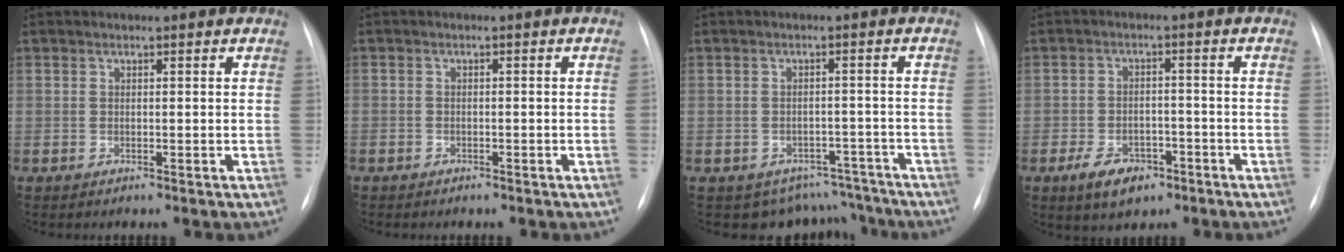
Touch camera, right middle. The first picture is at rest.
{"total": 0.6, "force": [-0.5, 0.0, 0.3], "torque": [-0.005, 0.005, -0.009]}
{"total": 6.9, "force": [-5.9, 3.6, -0.5], "torque": [0.029, 0.030, -0.067]}
{"total": 6.0, "force": [-3.5, 3.4, 3.5], "torque": [-0.061, 0.002, -0.052]}